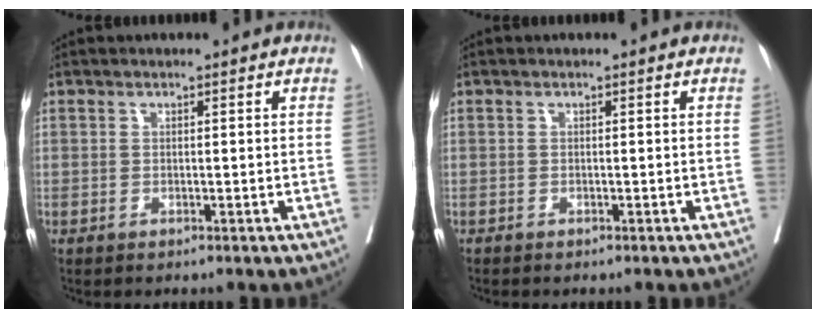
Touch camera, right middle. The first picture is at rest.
{"total": 0.0}